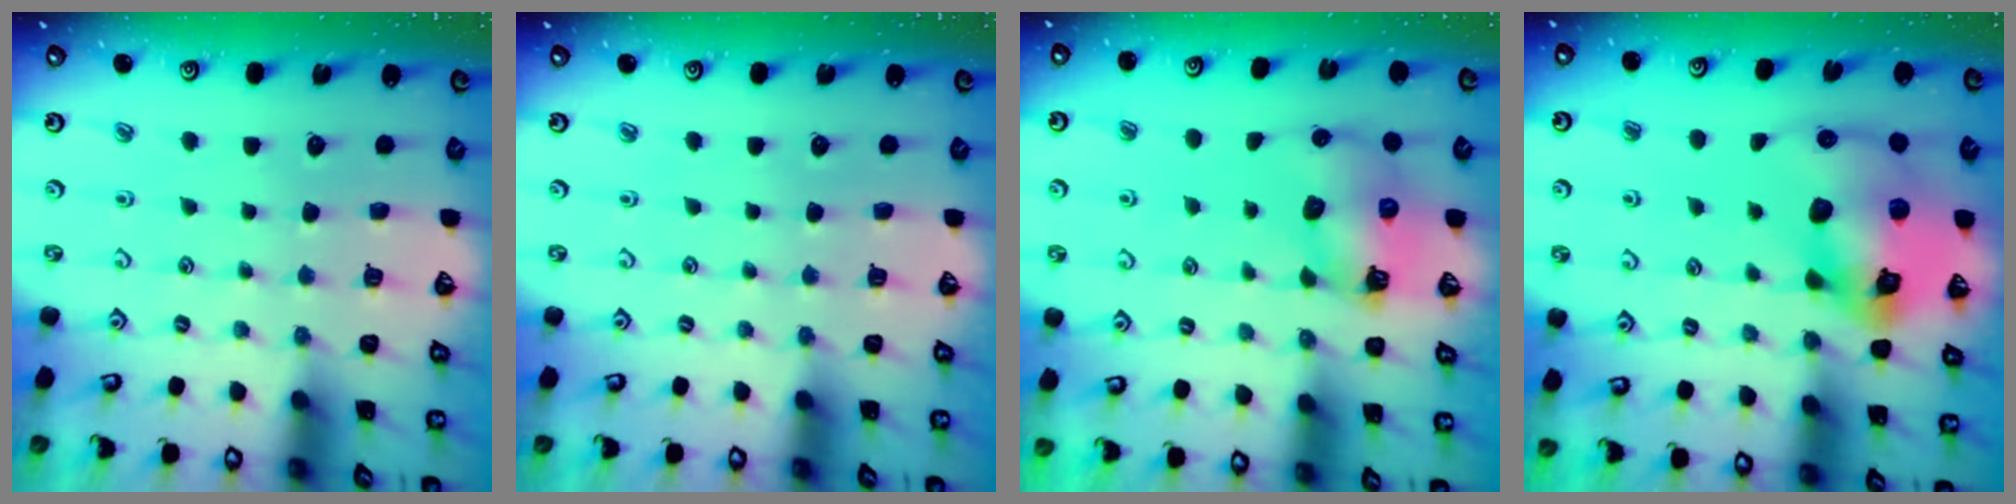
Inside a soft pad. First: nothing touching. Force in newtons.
{"total": 0.0}
{"total": 6.8, "press": 6.8, "slide": 0.2}
{"total": 19.8, "press": 19.6, "slide": 2.8}